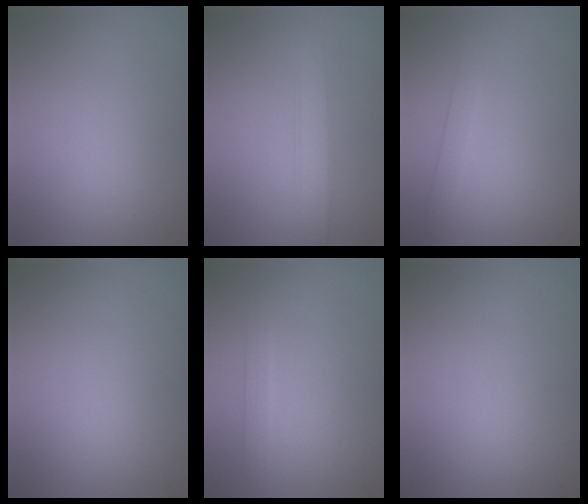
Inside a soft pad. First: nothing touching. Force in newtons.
{"total": 2.4, "press": 2.3, "slide": 0.2}
{"total": 1.6, "press": 1.6, "slide": 0.0}
{"total": 0.0}
{"total": 1.1, "press": 1.1, "slide": 0.1}
{"total": 0.0}